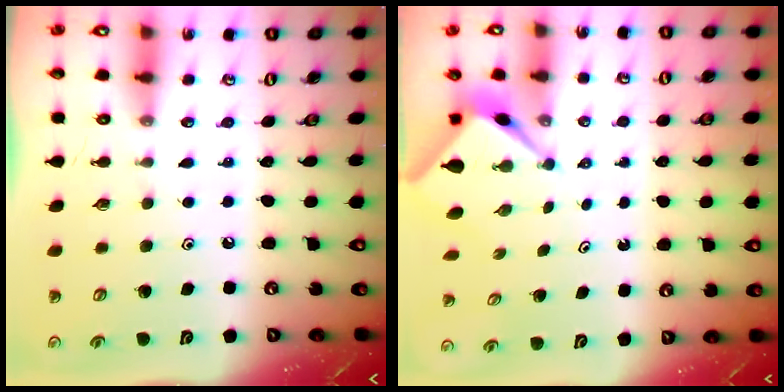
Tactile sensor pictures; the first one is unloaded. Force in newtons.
{"total": 2.6, "press": 2.6, "slide": 0.1}